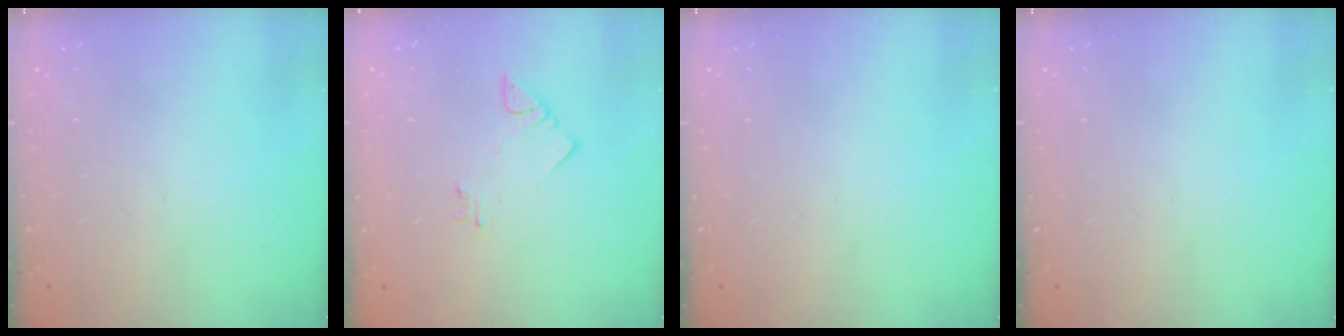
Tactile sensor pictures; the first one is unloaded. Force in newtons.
{"total": 2.9, "press": 2.9, "slide": 0.3}
{"total": 0.0}
{"total": 0.0}